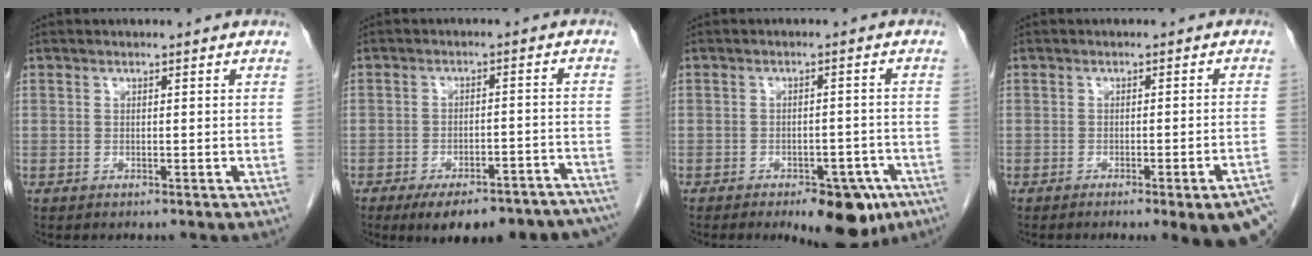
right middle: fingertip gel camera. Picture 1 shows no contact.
{"total": 17.8, "force": [-15.1, 4.7, 8.2], "torque": [-0.072, 0.016, -0.190]}
{"total": 9.0, "force": [-5.7, 3.6, 5.9], "torque": [-0.064, -0.001, -0.075]}
{"total": 9.9, "force": [-7.6, 0.2, 6.3], "torque": [-0.039, -0.007, -0.089]}